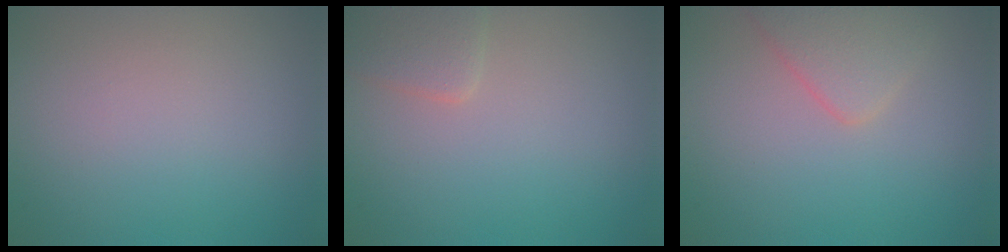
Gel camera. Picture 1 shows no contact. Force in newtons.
{"total": 1.9, "press": 1.9, "slide": 0.1}
{"total": 2.7, "press": 2.7, "slide": 0.1}